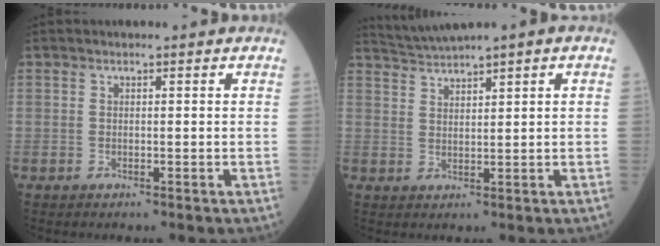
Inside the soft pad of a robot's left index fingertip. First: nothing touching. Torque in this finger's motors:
{"motor_torque": [1.07, -1.07, 0.18, 0.06]}